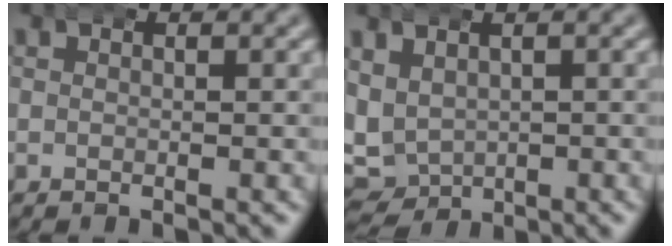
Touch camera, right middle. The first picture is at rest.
{"total": 8.3, "force": [-1.2, 7.5, 3.1], "torque": [-0.089, -0.039, -0.009]}